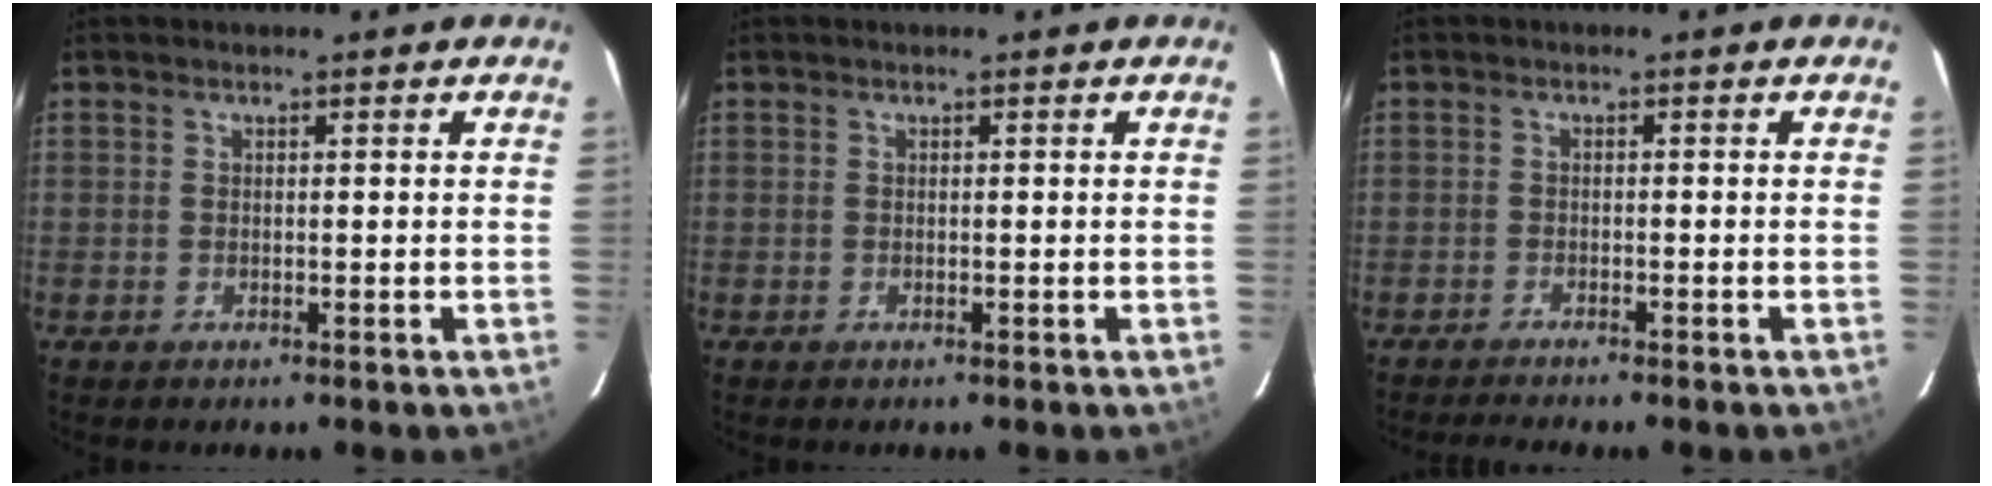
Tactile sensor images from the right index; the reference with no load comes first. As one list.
[{"total": 0.0}, {"total": 4.0, "force": [-3.6, 0.0, 1.7], "torque": [-0.040, -0.009, -0.058]}]